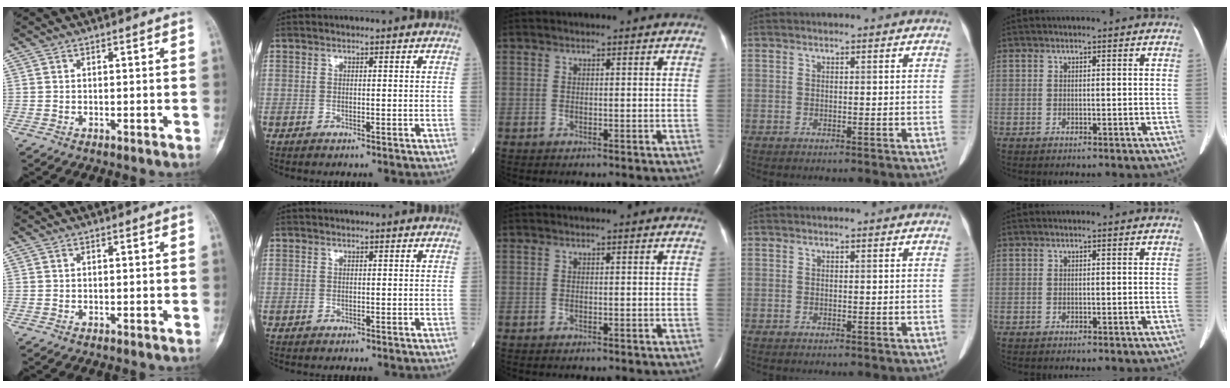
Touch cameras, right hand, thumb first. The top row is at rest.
{}